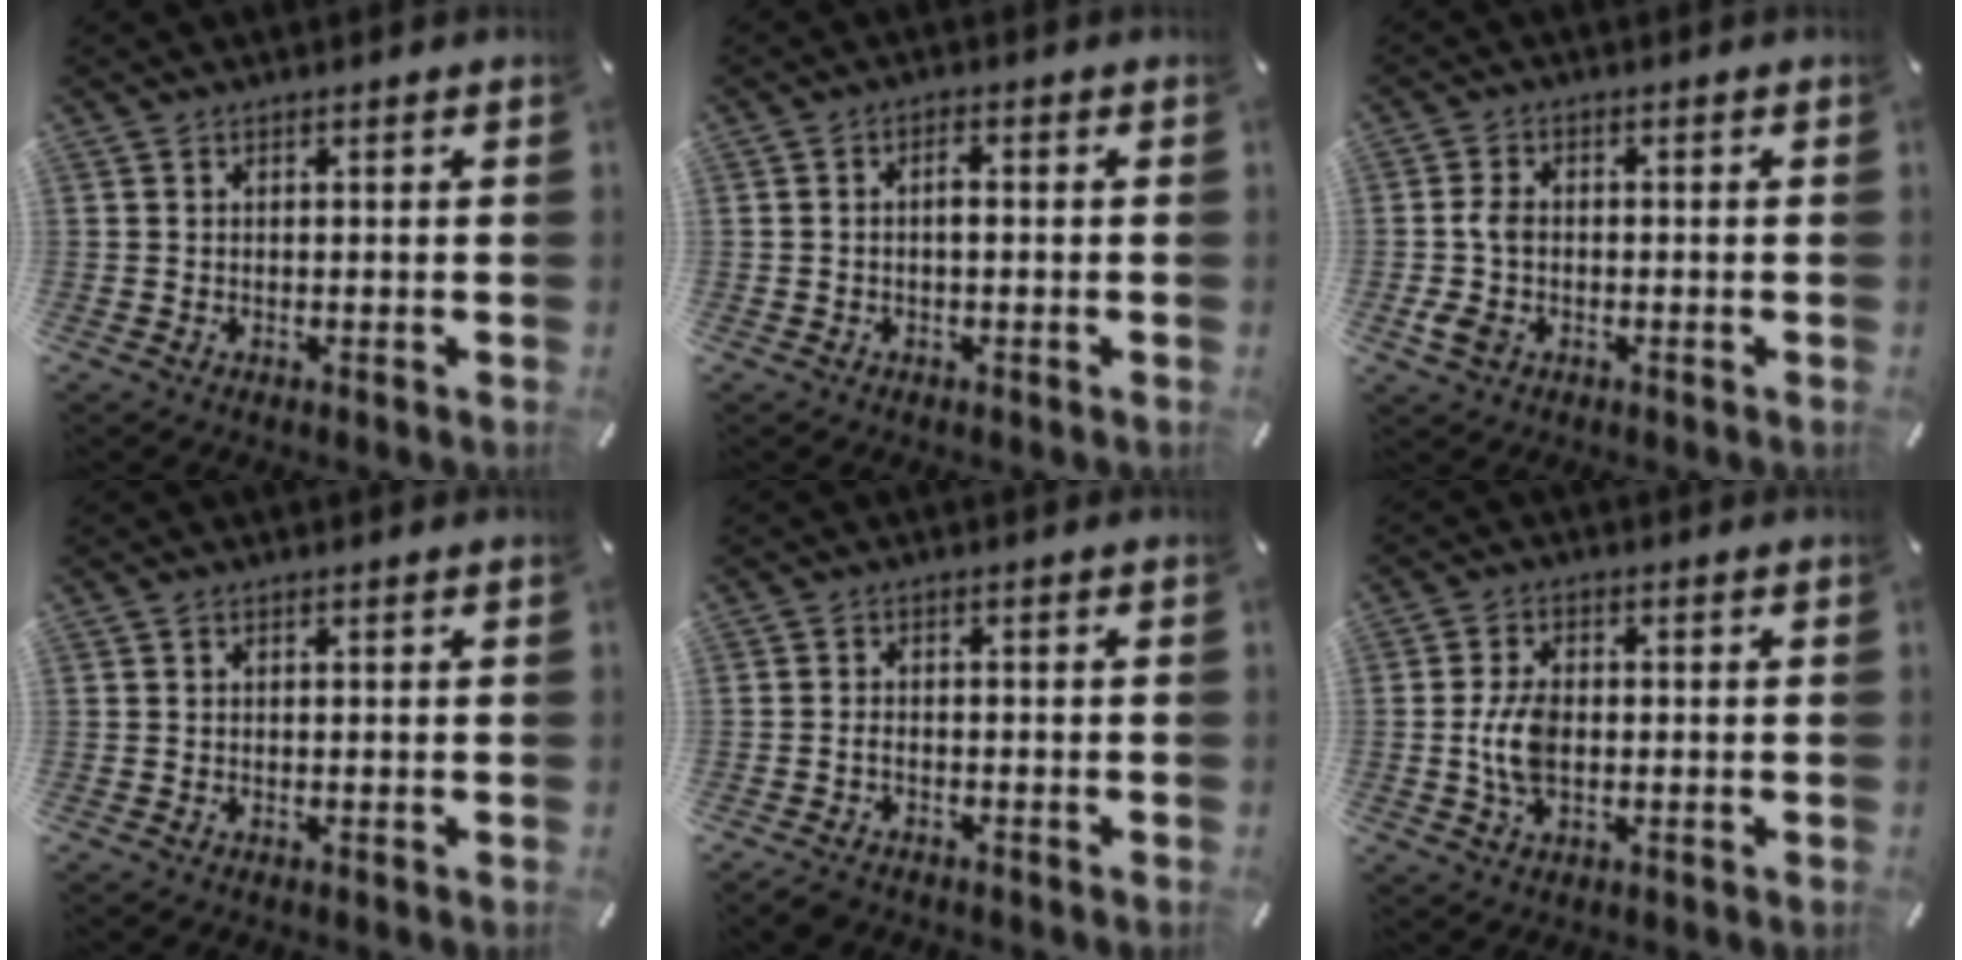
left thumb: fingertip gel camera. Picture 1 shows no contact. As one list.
[{"total": 2.3, "force": [-0.1, 1.1, 1.9], "torque": [-0.040, 0.007, -0.003]}, {"total": 5.0, "force": [-0.9, 3.6, 3.3], "torque": [-0.079, 0.002, -0.019]}, {"total": 0.0}, {"total": 2.2, "force": [-1.5, 1.1, 1.1], "torque": [-0.028, 0.005, -0.033]}, {"total": 7.1, "force": [-0.5, 4.2, 5.6], "torque": [-0.127, 0.001, -0.013]}]